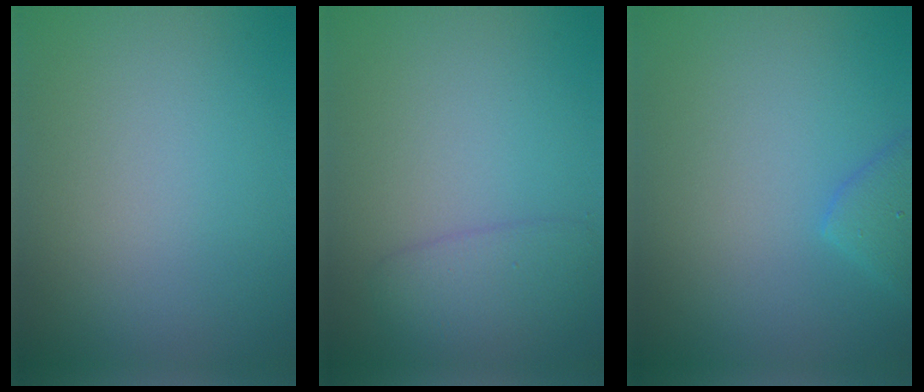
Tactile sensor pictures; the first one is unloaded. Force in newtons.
{"total": 2.3, "press": 2.3, "slide": 0.1}
{"total": 2.1, "press": 2.1, "slide": 0.1}